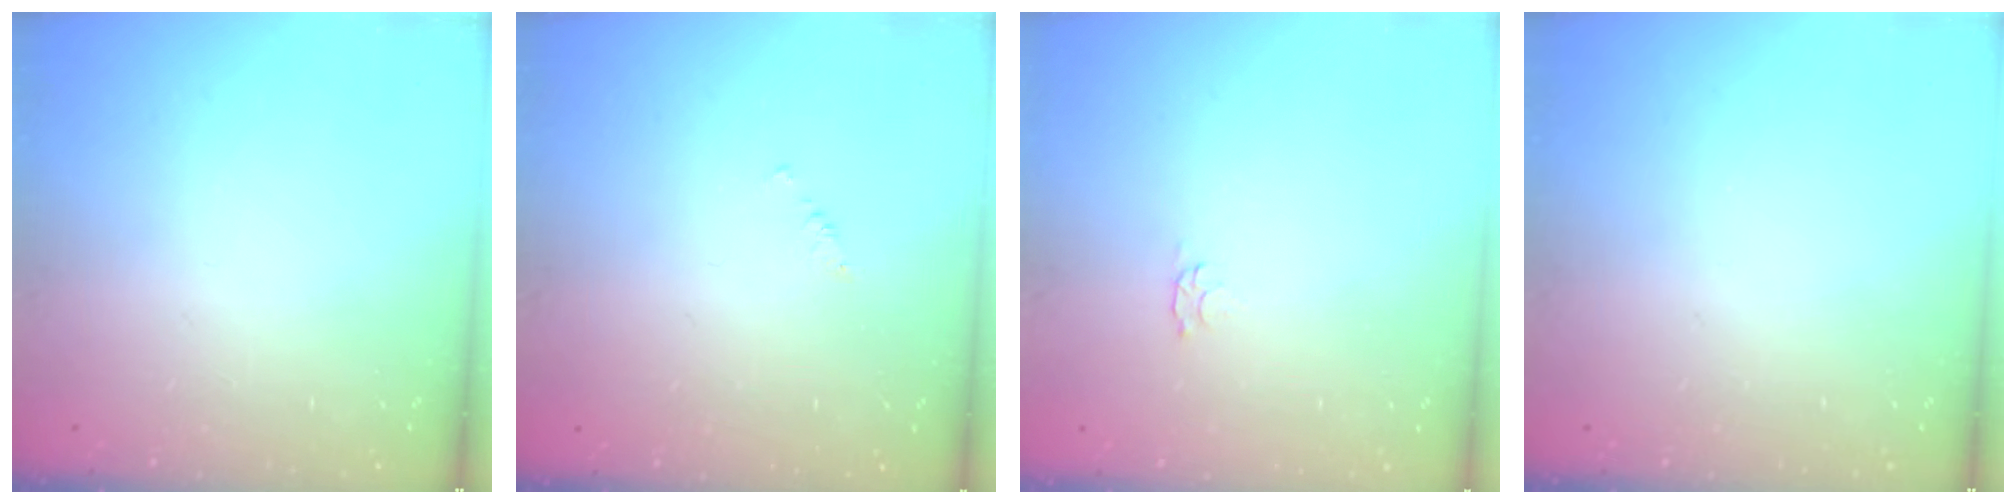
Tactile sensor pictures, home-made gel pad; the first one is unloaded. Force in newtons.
{"total": 1.2, "press": 1.2, "slide": 0.2}
{"total": 2.8, "press": 2.7, "slide": 0.5}
{"total": 0.0}